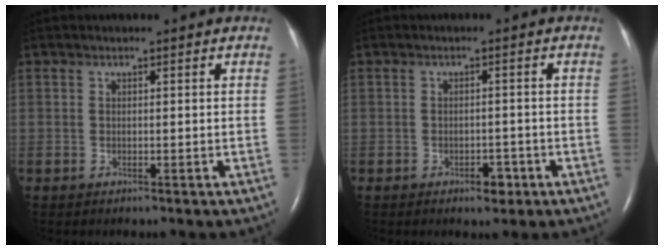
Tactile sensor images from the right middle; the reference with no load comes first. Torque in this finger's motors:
{"motor_torque": [0.42, -0.22, 0.01, 0.01]}